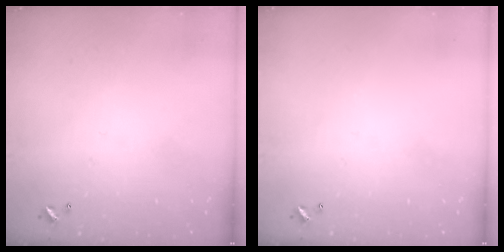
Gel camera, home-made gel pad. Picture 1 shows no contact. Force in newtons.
{"total": 0.0}